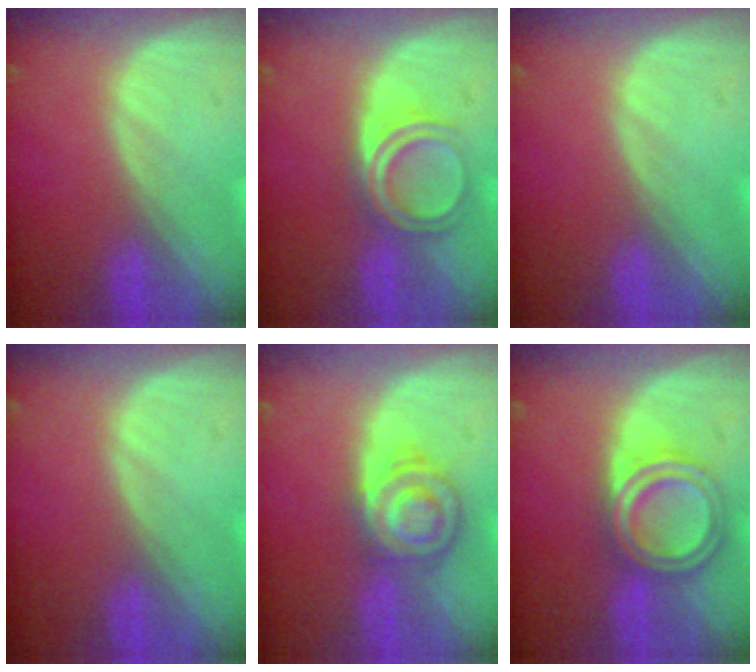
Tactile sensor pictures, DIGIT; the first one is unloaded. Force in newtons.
{"total": 4.9, "press": 4.3, "slide": 2.4}
{"total": 0.0}
{"total": 0.0}
{"total": 6.0, "press": 5.8, "slide": 1.2}
{"total": 5.8, "press": 5.8, "slide": 0.2}